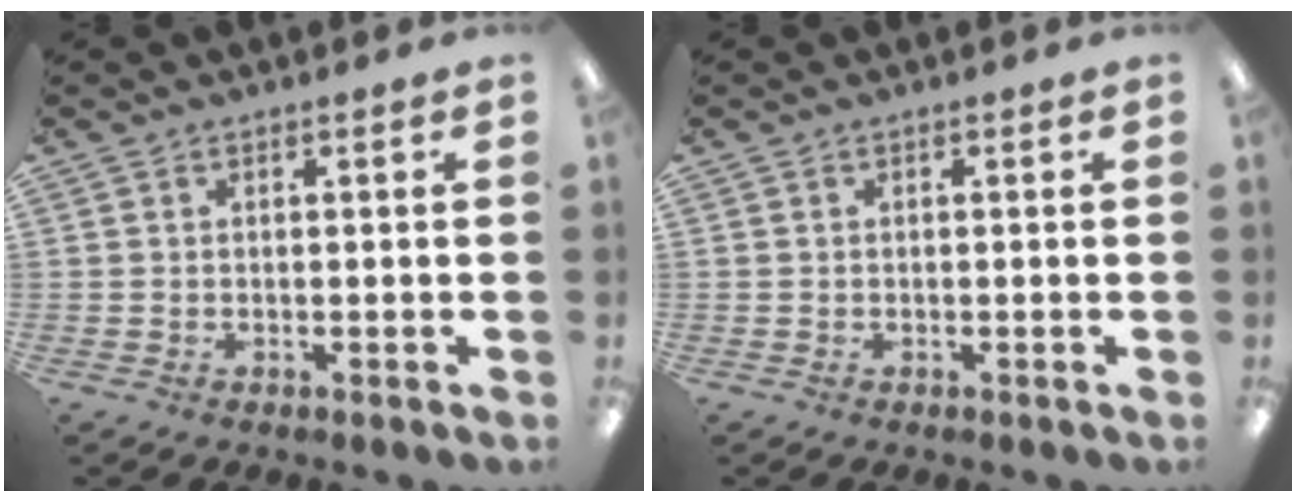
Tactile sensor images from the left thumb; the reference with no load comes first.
{"total": 0.0}